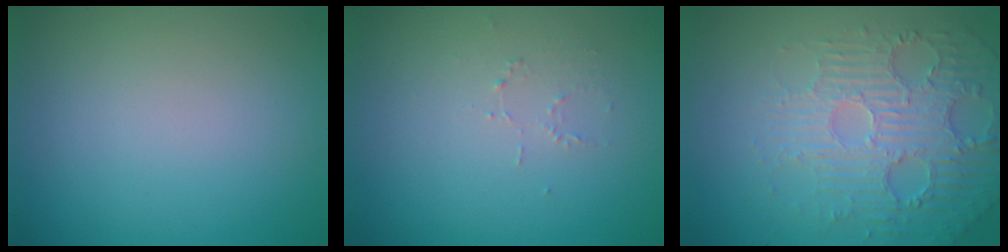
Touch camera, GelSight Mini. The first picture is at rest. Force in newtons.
{"total": 0.7, "press": 0.4, "slide": 0.6}
{"total": 5.8, "press": 3.9, "slide": 4.3}